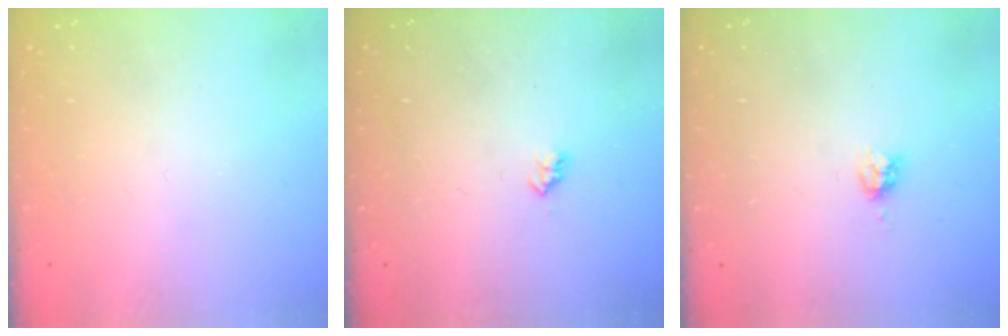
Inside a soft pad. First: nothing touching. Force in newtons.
{"total": 2.6, "press": 2.5, "slide": 0.4}
{"total": 4.2, "press": 4.2, "slide": 0.1}